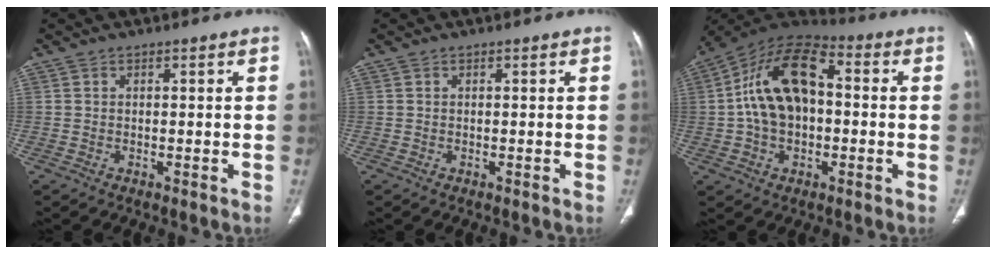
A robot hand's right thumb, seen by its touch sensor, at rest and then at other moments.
{"total": 0.0}
{"total": 16.5, "force": [0.8, 10.1, 13.1], "torque": [-0.221, 0.039, 0.004]}